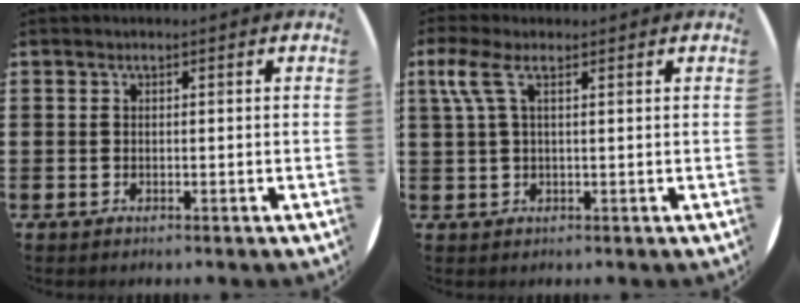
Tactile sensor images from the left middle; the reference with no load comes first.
{"total": 3.5, "force": [1.7, 1.0, 2.9], "torque": [-0.063, 0.007, 0.030]}